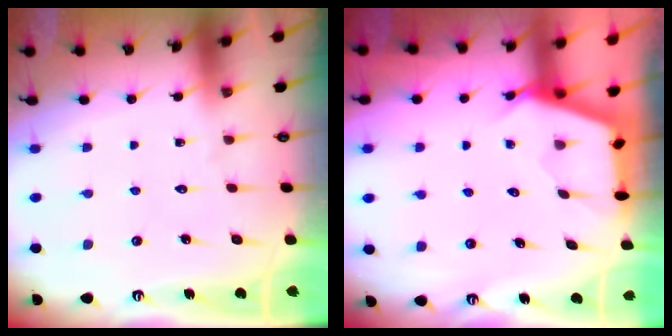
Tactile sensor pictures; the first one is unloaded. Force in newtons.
{"total": 2.6, "press": 2.6, "slide": 0.3}